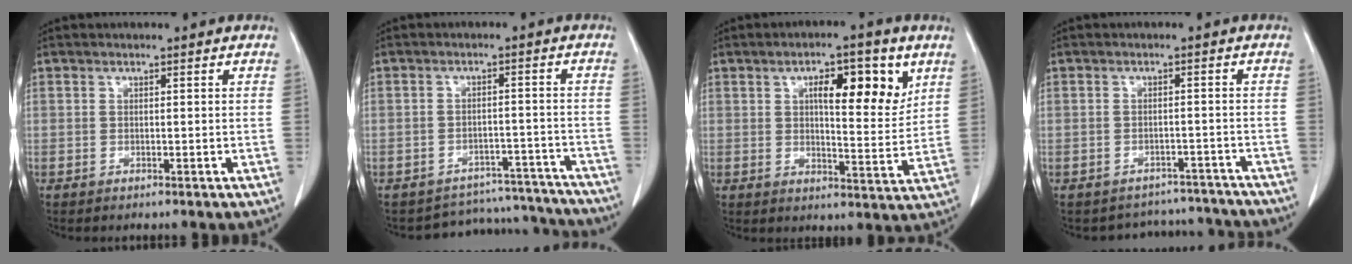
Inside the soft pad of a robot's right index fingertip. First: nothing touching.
{"total": 11.7, "force": [-11.2, 3.1, -1.0], "torque": [0.029, 0.045, -0.130]}
{"total": 10.2, "force": [4.4, 3.0, 8.7], "torque": [-0.125, 0.003, 0.063]}
{"total": 7.6, "force": [-7.1, 2.6, -1.0], "torque": [0.023, 0.035, -0.076]}